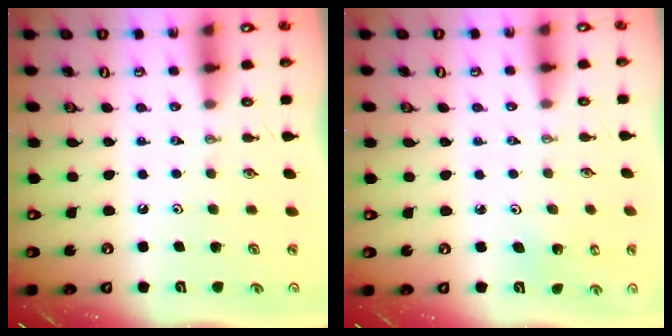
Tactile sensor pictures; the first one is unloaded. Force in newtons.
{"total": 1.8, "press": 1.8, "slide": 0.1}